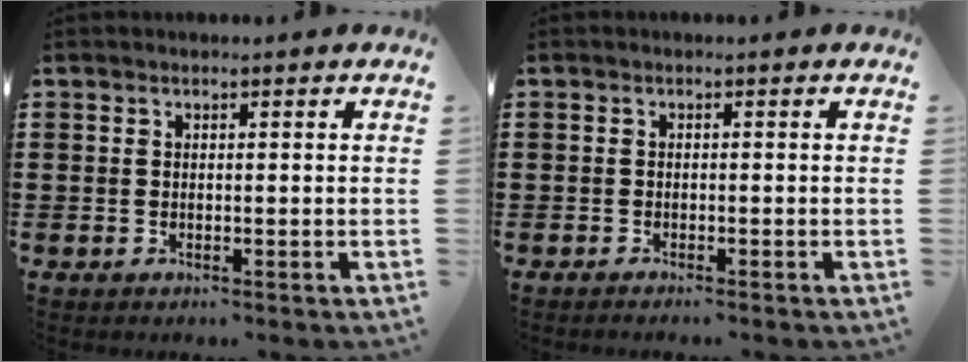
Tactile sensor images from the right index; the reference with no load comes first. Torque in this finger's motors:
{"motor_torque": [0.74, 1.40, 0.00, 0.00]}